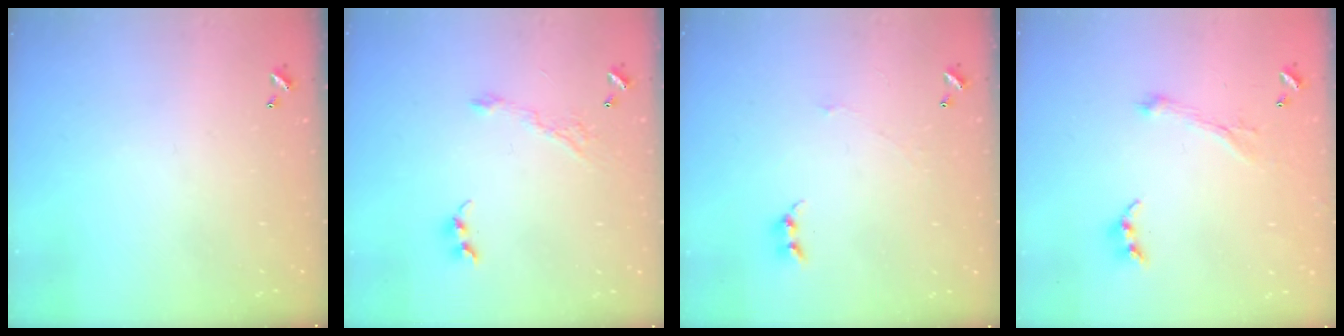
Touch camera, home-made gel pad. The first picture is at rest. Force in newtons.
{"total": 5.0, "press": 4.9, "slide": 0.7}
{"total": 1.3, "press": 1.2, "slide": 0.3}
{"total": 0.9, "press": 0.4, "slide": 0.8}